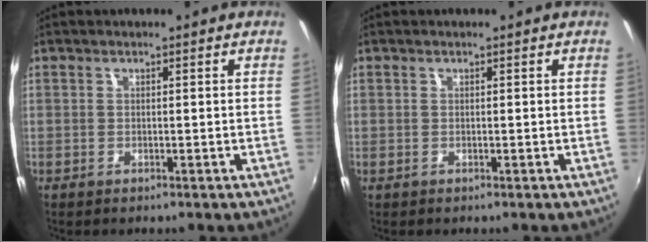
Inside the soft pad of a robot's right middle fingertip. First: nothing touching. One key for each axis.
{"total": 0.0}